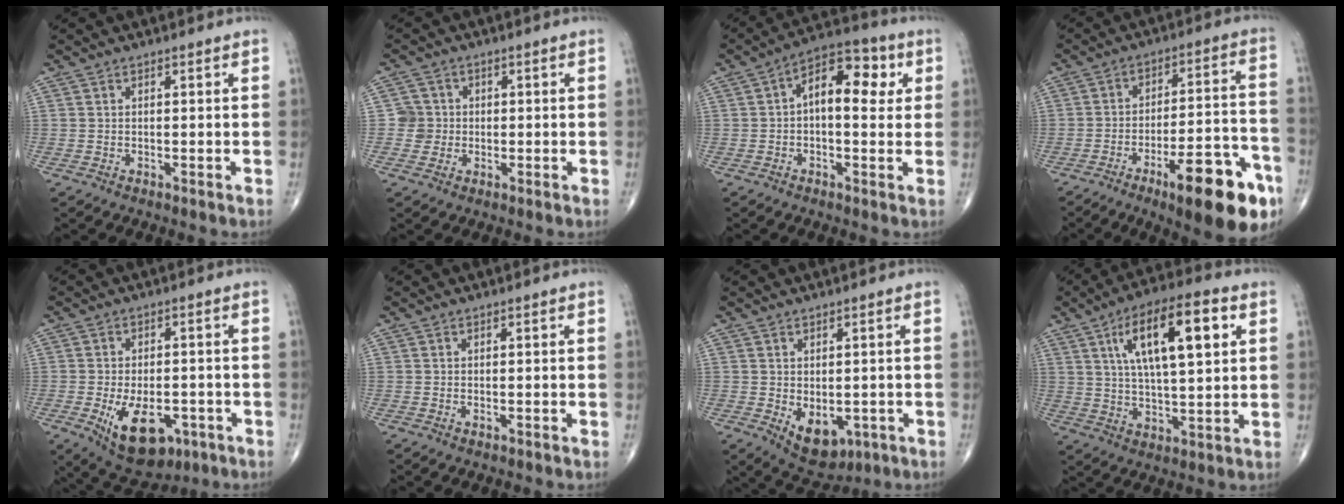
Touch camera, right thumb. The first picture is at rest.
{"total": 3.5, "force": [-0.1, 3.5, 0.0], "torque": [0.028, 0.009, -0.007]}
{"total": 11.3, "force": [2.0, 6.1, 9.3], "torque": [-0.114, 0.027, 0.021]}
{"total": 19.8, "force": [-10.3, 5.8, 15.8], "torque": [-0.170, 0.066, -0.140]}
{"total": 12.2, "force": [-4.7, 6.8, 8.9], "torque": [-0.124, 0.006, -0.057]}
{"total": 0.0}
{"total": 7.7, "force": [-2.0, 4.8, 5.7], "torque": [-0.063, -0.003, -0.010]}
{"total": 16.8, "force": [5.8, 5.7, 14.7], "torque": [-0.236, -0.001, 0.093]}